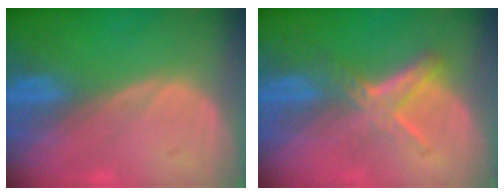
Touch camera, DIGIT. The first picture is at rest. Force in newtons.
{"total": 5.0, "press": 4.9, "slide": 0.8}